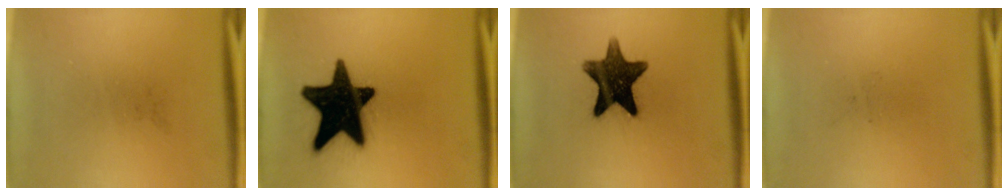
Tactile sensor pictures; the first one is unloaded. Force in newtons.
{"total": 19.7}
{"total": 13.1}
{"total": 0.0}